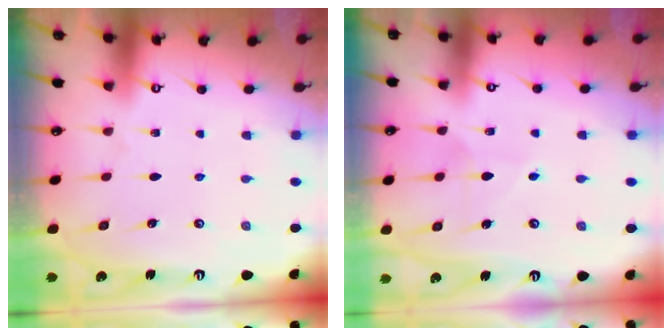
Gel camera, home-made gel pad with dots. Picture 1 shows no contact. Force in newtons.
{"total": 7.4, "press": 7.4, "slide": 0.4}